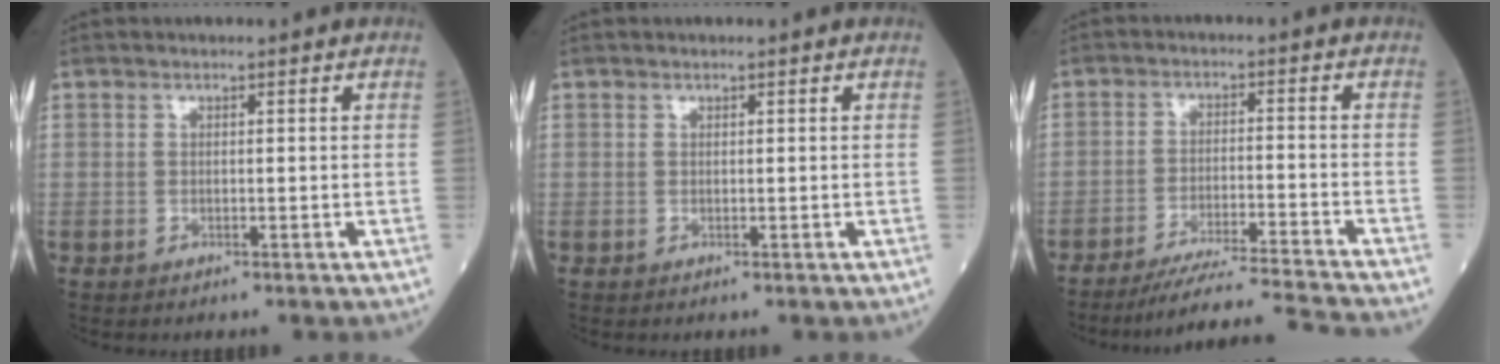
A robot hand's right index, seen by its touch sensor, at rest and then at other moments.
{"total": 0.0}
{"total": 11.7, "force": [-10.8, -2.3, 3.7], "torque": [-0.048, -0.015, -0.180]}